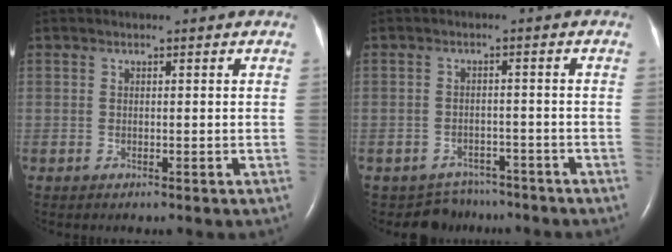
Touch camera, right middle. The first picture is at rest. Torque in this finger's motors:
{"motor_torque": [0.21, -0.25, -0.08, -0.01]}